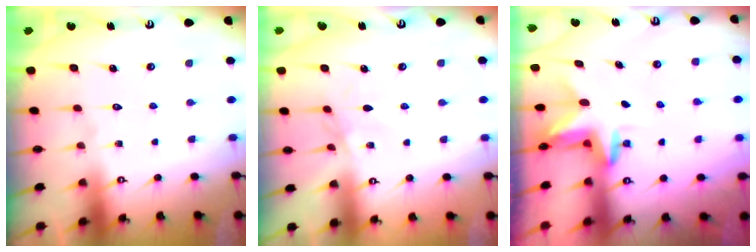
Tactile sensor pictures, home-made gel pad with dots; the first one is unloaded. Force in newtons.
{"total": 1.8, "press": 1.8, "slide": 0.4}
{"total": 2.7, "press": 2.7, "slide": 0.2}